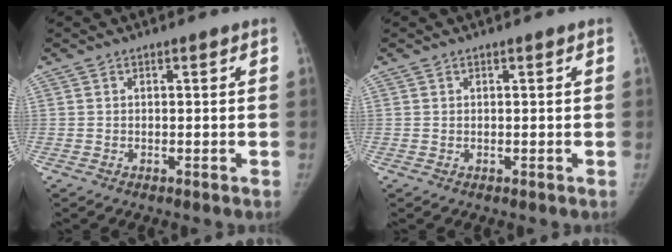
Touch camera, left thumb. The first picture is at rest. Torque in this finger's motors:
{"motor_torque": [-0.11, -0.11, 0.35, 0.28, 0.02]}